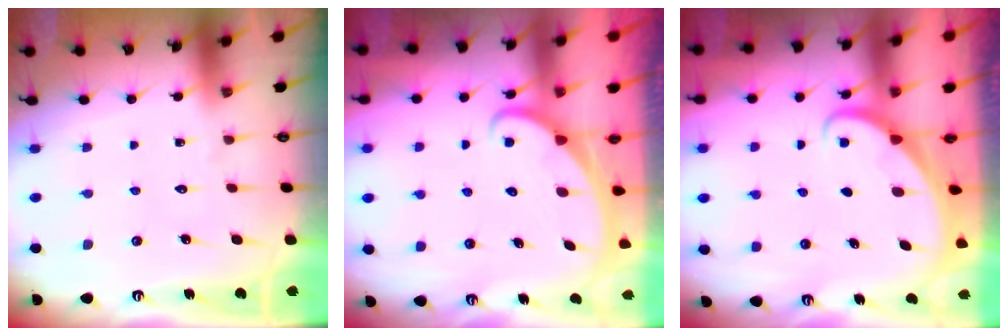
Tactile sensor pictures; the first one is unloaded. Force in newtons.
{"total": 2.2, "press": 2.2, "slide": 0.1}
{"total": 1.6, "press": 1.6, "slide": 0.0}